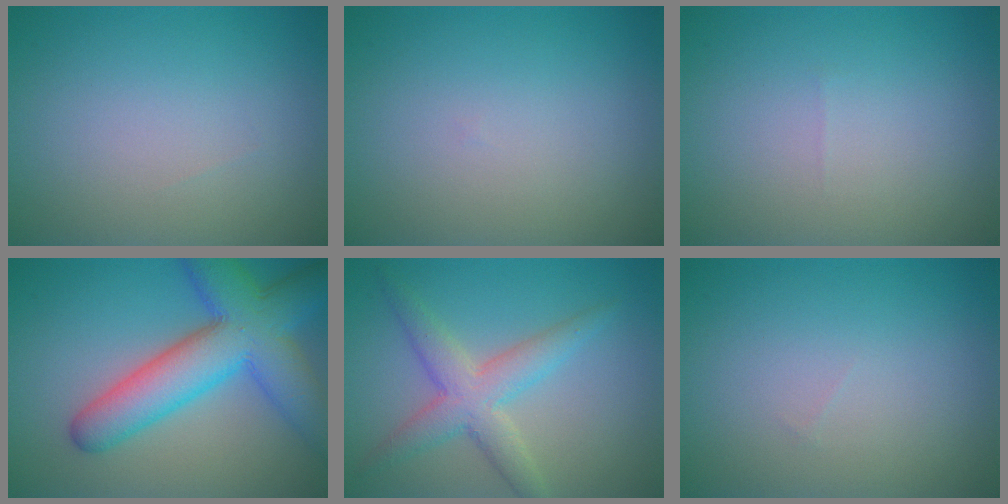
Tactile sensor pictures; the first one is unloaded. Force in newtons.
{"total": 0.0}
{"total": 0.0}
{"total": 9.3, "press": 9.3, "slide": 0.3}
{"total": 4.3, "press": 4.3, "slide": 0.0}
{"total": 0.0}